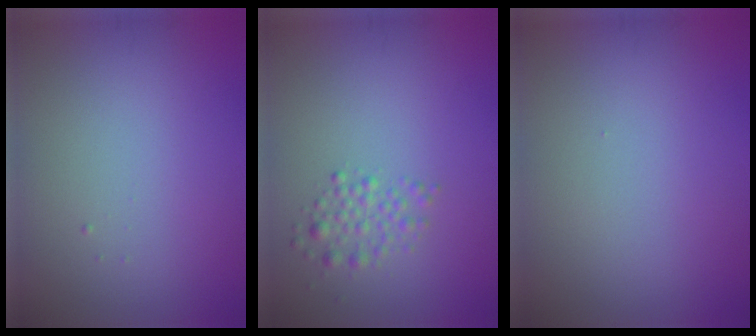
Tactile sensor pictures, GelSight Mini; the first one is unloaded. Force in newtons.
{"total": 1.7, "press": 1.7, "slide": 0.1}
{"total": 0.0}